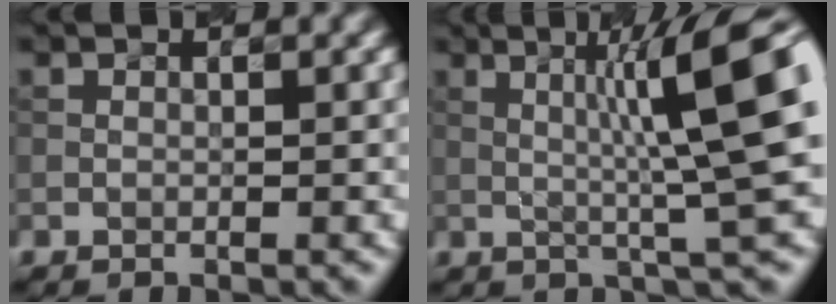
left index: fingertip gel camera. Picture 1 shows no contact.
{"total": 9.2, "force": [0.9, 0.8, 9.1], "torque": [-0.129, 0.020, 0.020]}